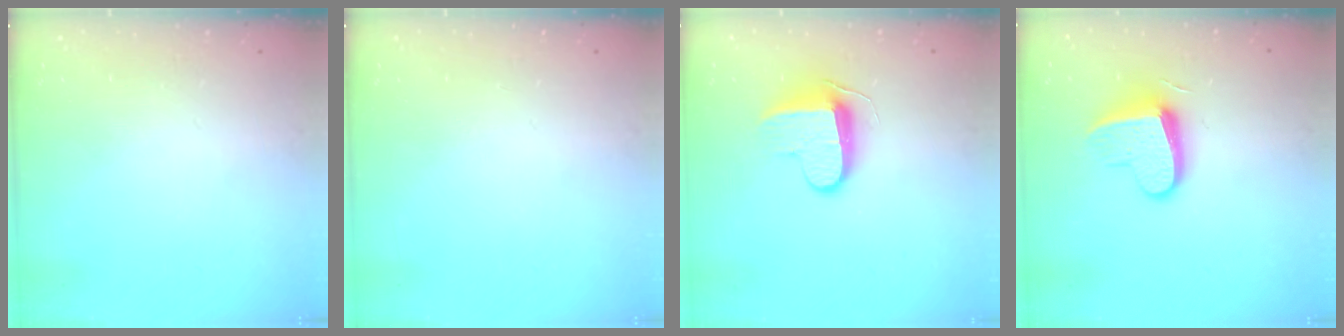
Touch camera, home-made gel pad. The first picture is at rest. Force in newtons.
{"total": 0.0}
{"total": 9.2, "press": 9.2, "slide": 0.9}
{"total": 11.6, "press": 11.6, "slide": 0.5}